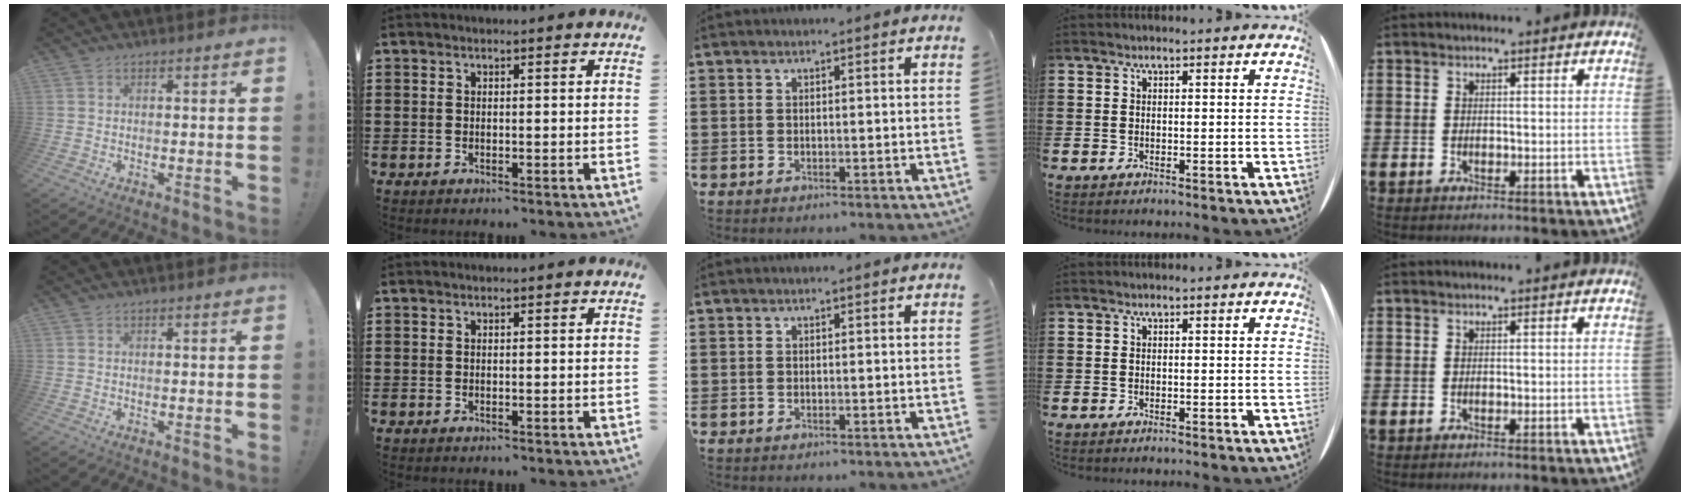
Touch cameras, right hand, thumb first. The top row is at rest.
{}